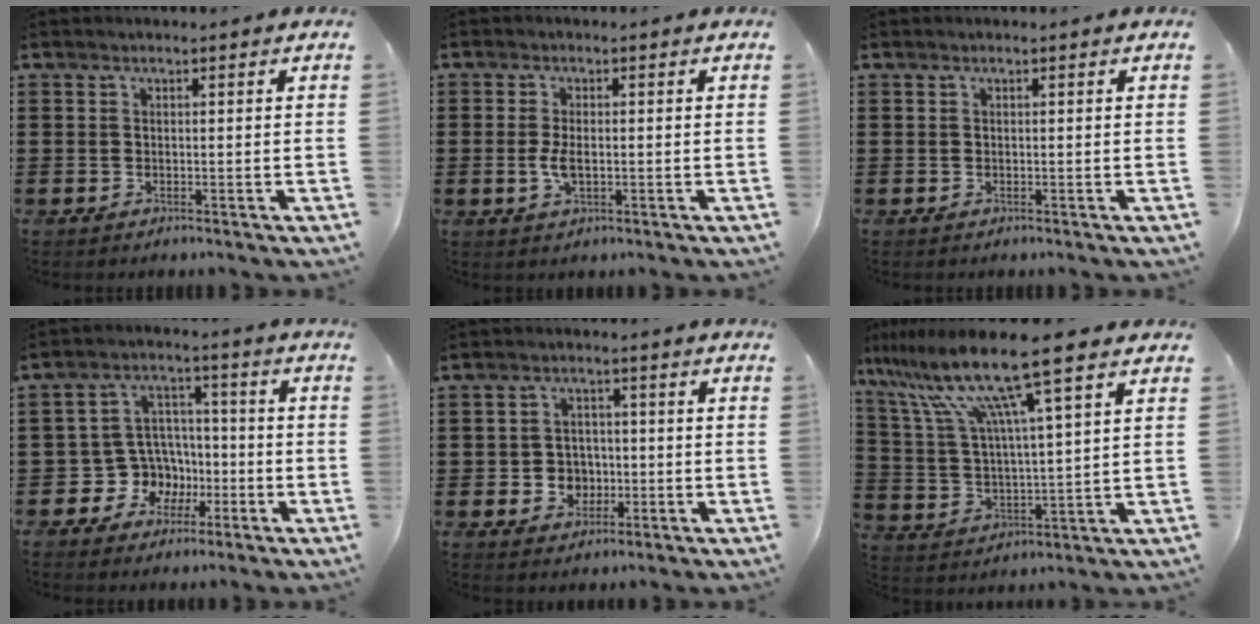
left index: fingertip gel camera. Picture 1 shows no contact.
{"total": 3.3, "force": [-0.4, 1.5, 3.0], "torque": [-0.070, -0.003, -0.011]}
{"total": 0.0}
{"total": 8.3, "force": [-2.1, 7.7, 2.3], "torque": [-0.078, 0.009, -0.031]}
{"total": 4.4, "force": [-0.9, 4.0, 1.6], "torque": [-0.042, 0.009, -0.018]}
{"total": 13.8, "force": [9.3, 0.8, 10.1], "torque": [-0.230, -0.038, 0.151]}